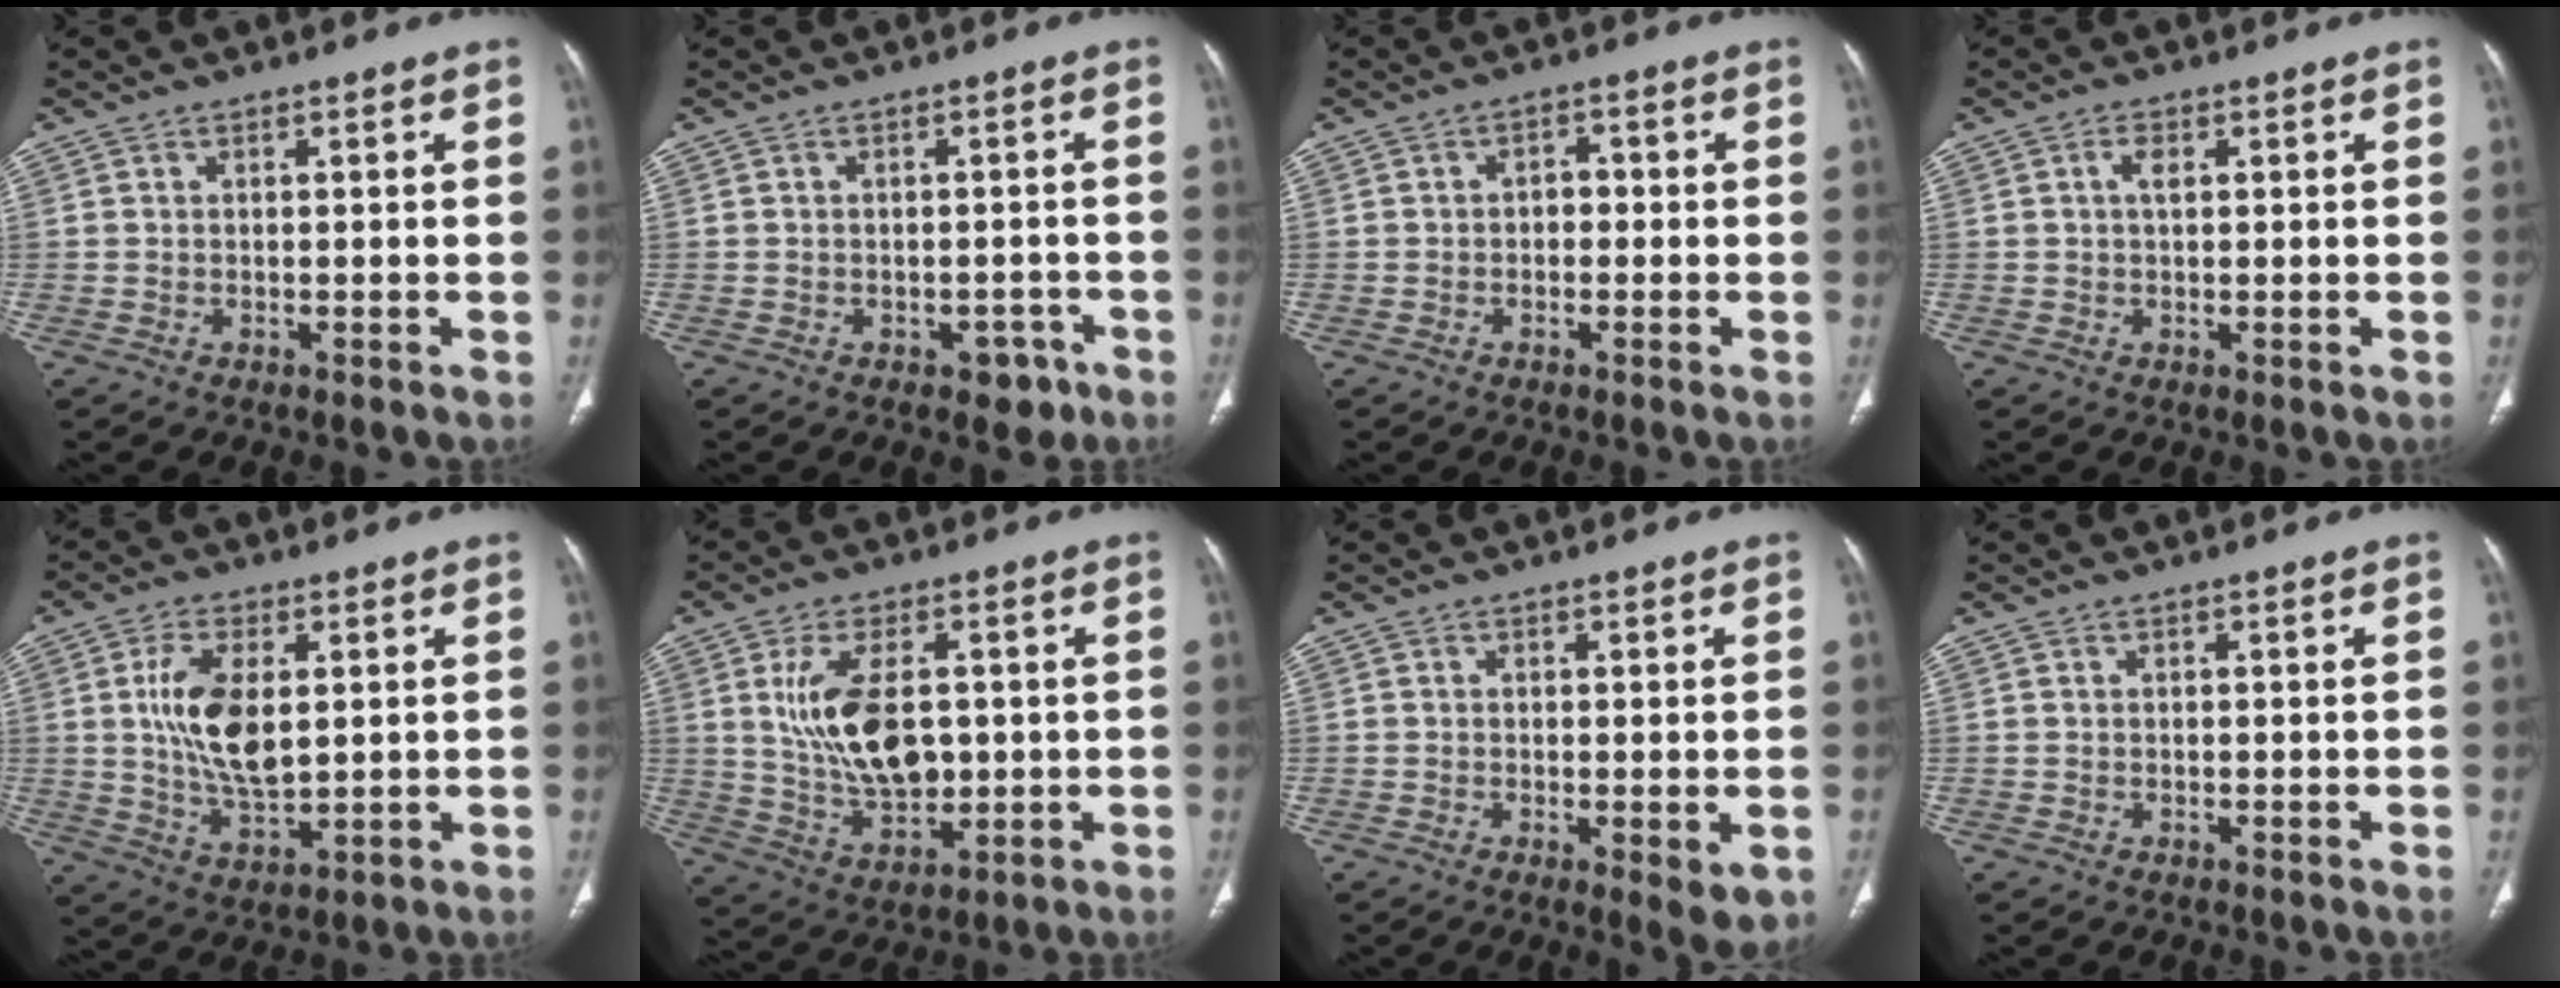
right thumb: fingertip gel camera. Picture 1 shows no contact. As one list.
[{"total": 6.3, "force": [-3.9, 3.7, 3.4], "torque": [-0.008, 0.034, -0.046]}, {"total": 2.3, "force": [-0.4, 1.7, 1.5], "torque": [-0.005, 0.012, -0.013]}, {"total": 2.2, "force": [0.6, 1.1, 1.8], "torque": [-0.032, 0.000, 0.008]}, {"total": 11.6, "force": [2.0, 6.0, 9.8], "torque": [-0.178, -0.014, 0.041]}, {"total": 13.2, "force": [1.7, 7.6, 10.7], "torque": [-0.177, -0.011, 0.042]}, {"total": 4.6, "force": [-1.0, 1.4, 4.3], "torque": [-0.063, -0.016, -0.013]}, {"total": 0.0}]